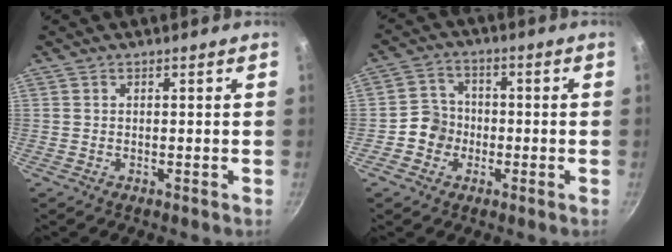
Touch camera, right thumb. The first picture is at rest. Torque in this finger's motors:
{"motor_torque": [0.59, 0.52, 0.69, -0.14, 0.07]}